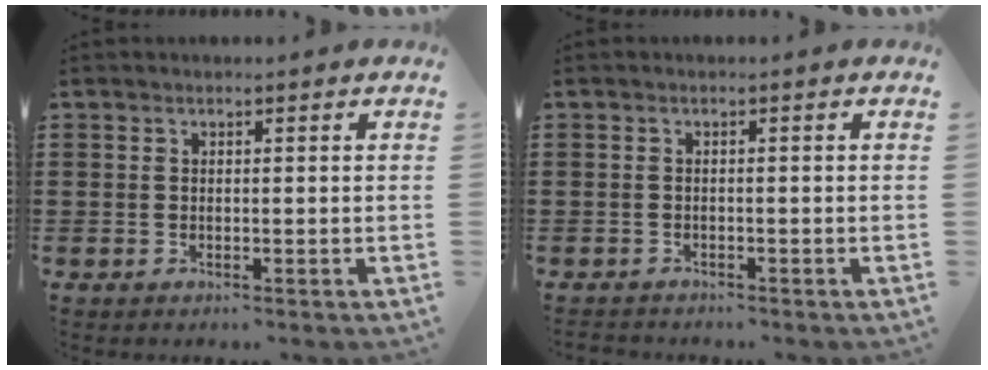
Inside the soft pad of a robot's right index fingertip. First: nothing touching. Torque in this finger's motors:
{"motor_torque": [-0.17, -0.16, 0.00, 0.00]}